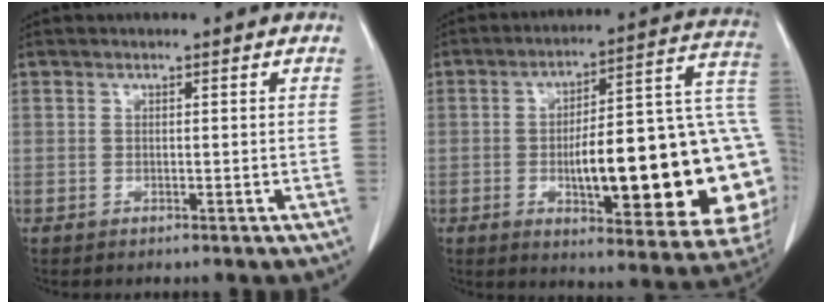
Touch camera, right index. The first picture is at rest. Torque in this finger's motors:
{"motor_torque": [2.14, 0.00, 1.03, 0.21]}